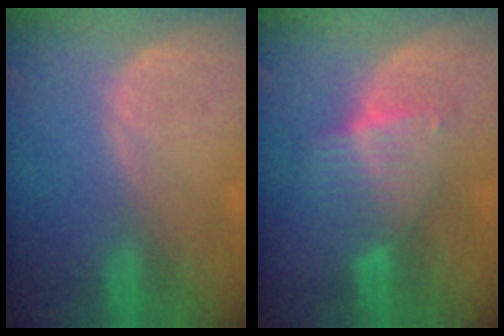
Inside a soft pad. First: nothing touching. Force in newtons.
{"total": 6.6, "press": 5.9, "slide": 2.9}